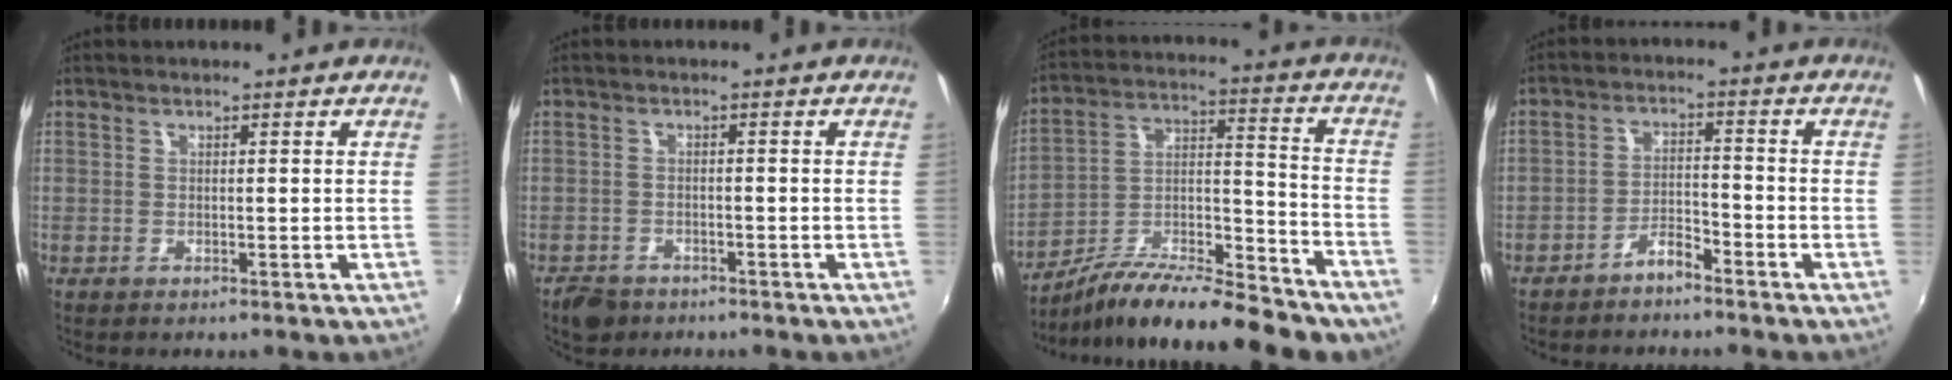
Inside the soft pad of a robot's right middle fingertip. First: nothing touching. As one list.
[{"total": 4.4, "force": [-3.3, 2.7, 1.3], "torque": [-0.042, -0.004, -0.054]}, {"total": 20.3, "force": [-15.3, 5.4, 12.3], "torque": [-0.211, -0.001, -0.240]}, {"total": 3.6, "force": [-3.2, 1.0, 1.3], "torque": [-0.034, 0.012, -0.054]}]